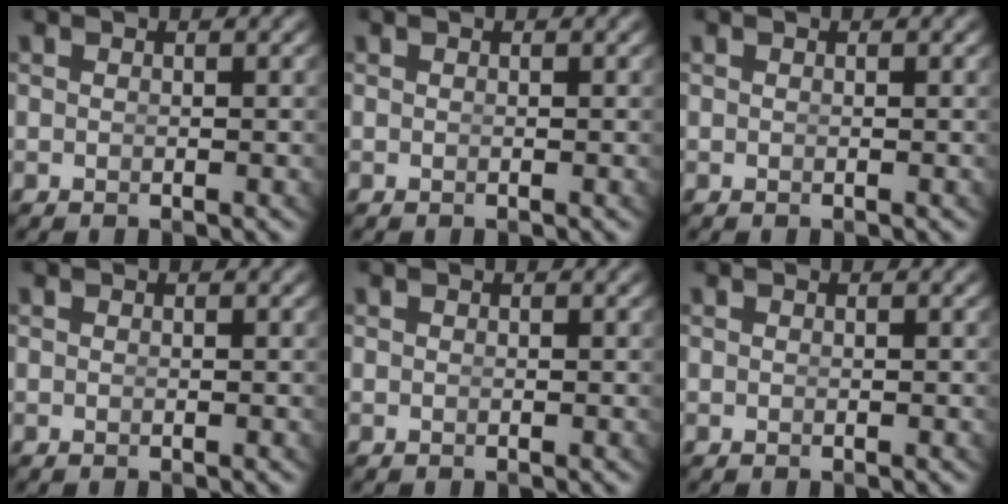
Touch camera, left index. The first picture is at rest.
{"total": 0.0}
{"total": 0.0}
{"total": 0.0}
{"total": 0.0}
{"total": 0.0}